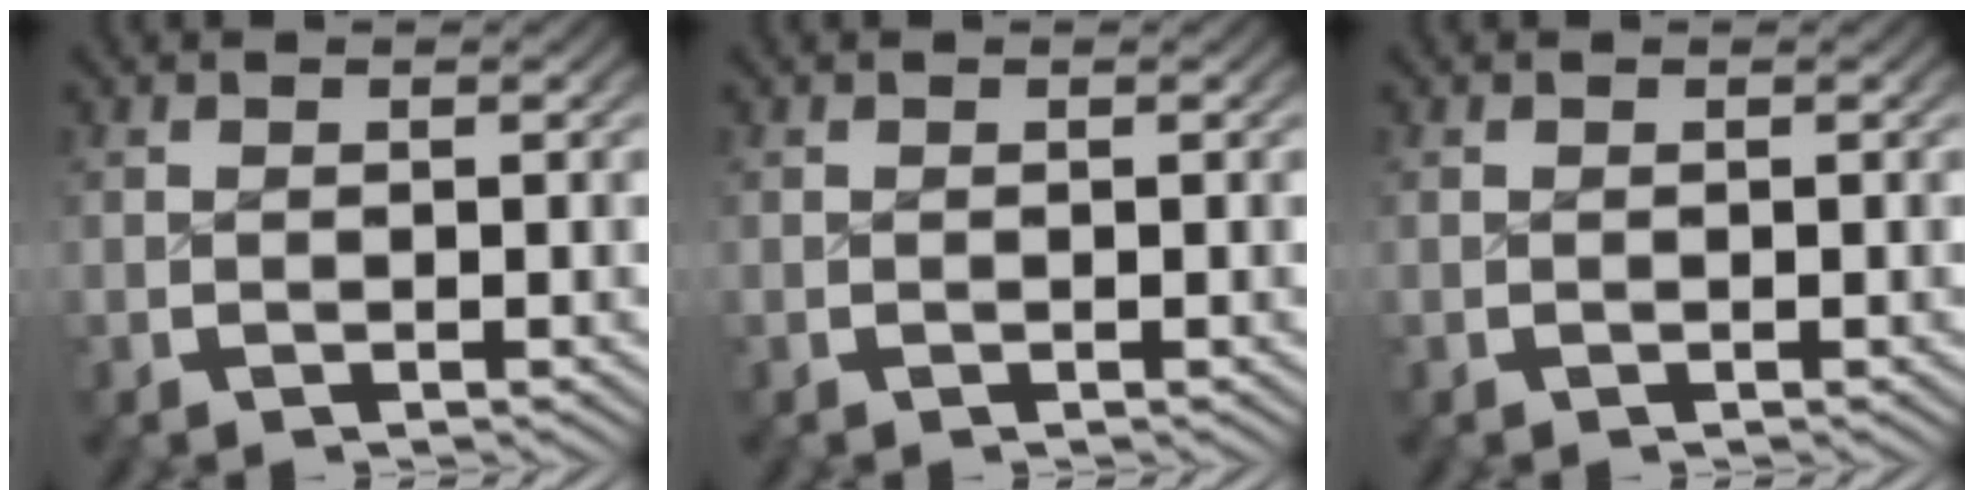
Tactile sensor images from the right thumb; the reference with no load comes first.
{"total": 0.0}
{"total": 0.0}